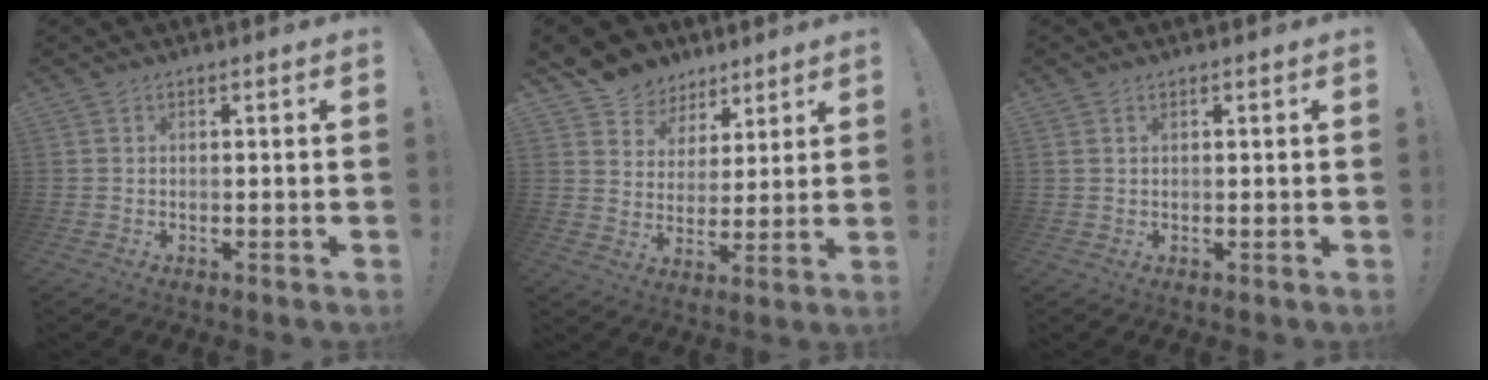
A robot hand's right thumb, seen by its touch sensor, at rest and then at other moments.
{"total": 8.7, "force": [5.6, 6.6, 0.9], "torque": [-0.028, -0.040, 0.117]}
{"total": 1.0, "force": [0.6, 0.5, 0.6], "torque": [-0.016, 0.003, 0.013]}